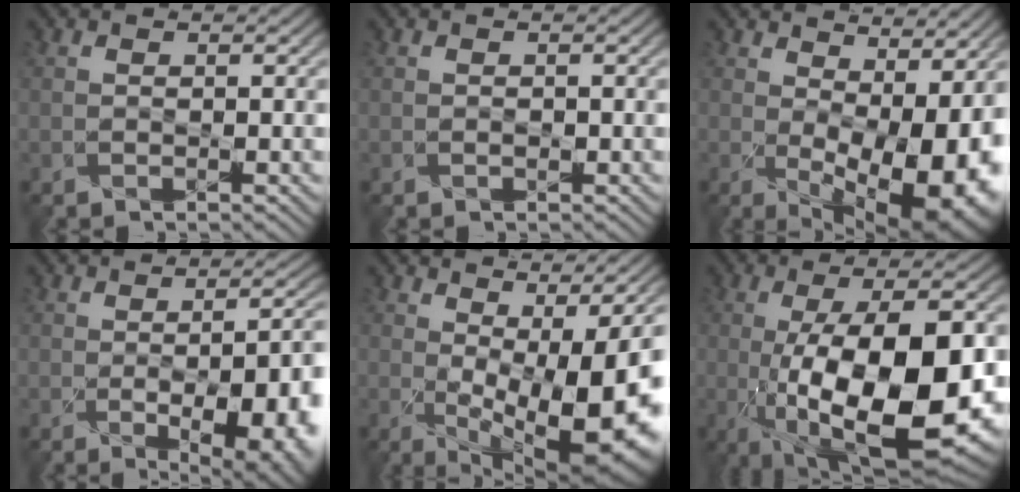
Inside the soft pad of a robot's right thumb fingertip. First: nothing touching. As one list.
[{"total": 0.7, "force": [-0.2, 0.6, -0.1], "torque": [0.005, 0.000, -0.002]}, {"total": 13.2, "force": [-0.7, 7.8, 10.6], "torque": [-0.138, -0.039, 0.031]}, {"total": 13.5, "force": [-4.7, 6.3, 11.1], "torque": [-0.092, -0.005, -0.038]}, {"total": 11.9, "force": [-1.7, 5.6, 10.4], "torque": [-0.163, -0.036, -0.003]}, {"total": 15.7, "force": [-3.9, 6.2, 13.9], "torque": [-0.216, -0.014, -0.052]}]